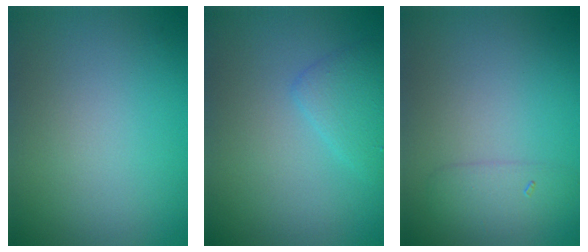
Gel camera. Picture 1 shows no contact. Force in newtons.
{"total": 2.0, "press": 2.0, "slide": 0.1}
{"total": 1.8, "press": 1.8, "slide": 0.1}